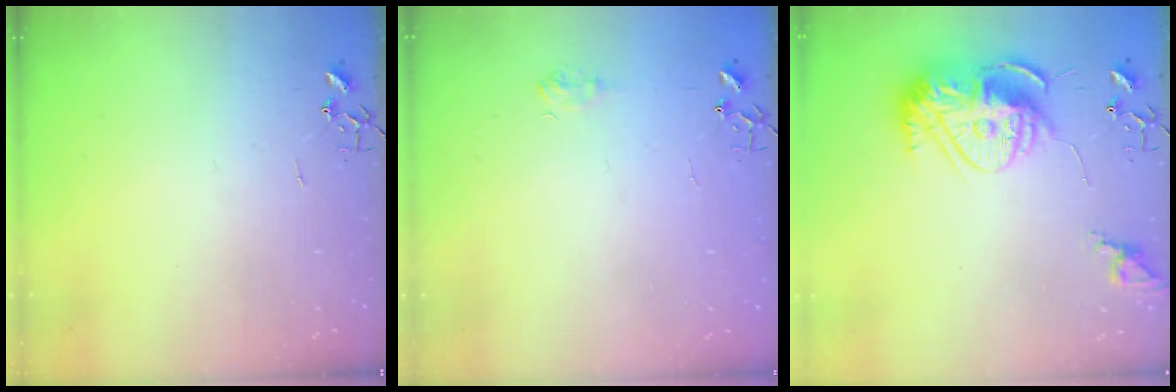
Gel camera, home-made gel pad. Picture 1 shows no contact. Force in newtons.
{"total": 6.0, "press": 5.9, "slide": 0.7}
{"total": 15.2, "press": 15.2, "slide": 1.4}